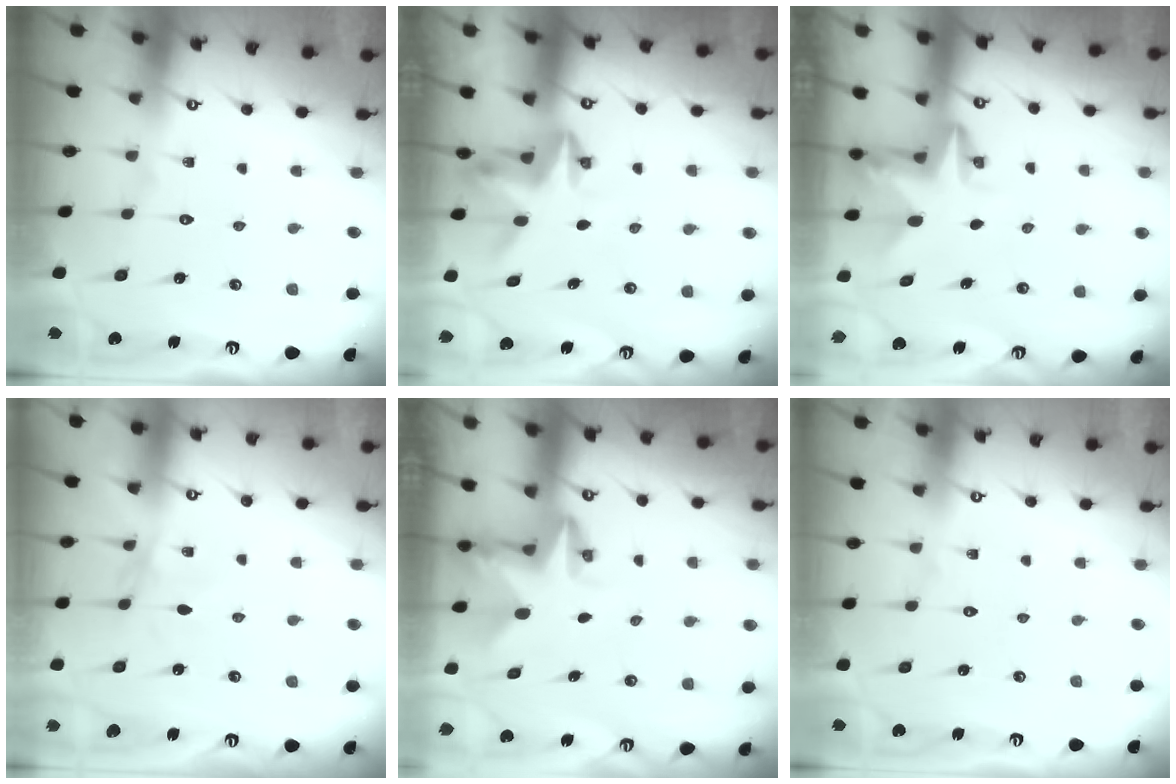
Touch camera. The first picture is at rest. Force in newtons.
{"total": 3.0, "press": 3.0, "slide": 0.2}
{"total": 3.6, "press": 3.6, "slide": 0.2}
{"total": 1.7, "press": 1.6, "slide": 0.4}
{"total": 2.8, "press": 2.8, "slide": 0.2}
{"total": 0.0}